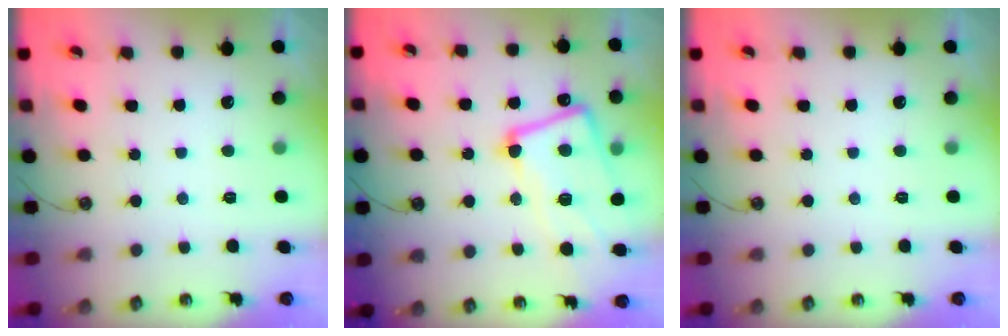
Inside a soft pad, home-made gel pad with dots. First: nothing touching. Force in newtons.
{"total": 9.2, "press": 9.1, "slide": 1.3}
{"total": 0.0}